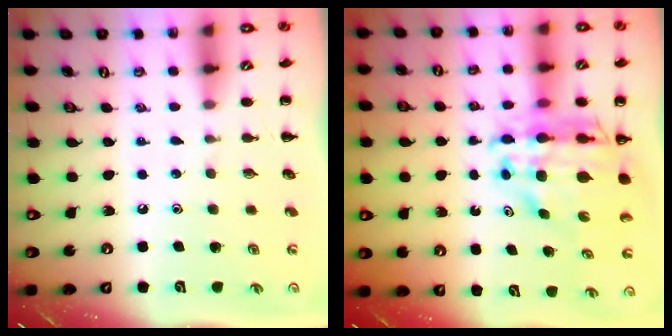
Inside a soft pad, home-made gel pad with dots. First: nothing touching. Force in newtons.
{"total": 13.2, "press": 12.7, "slide": 3.7}